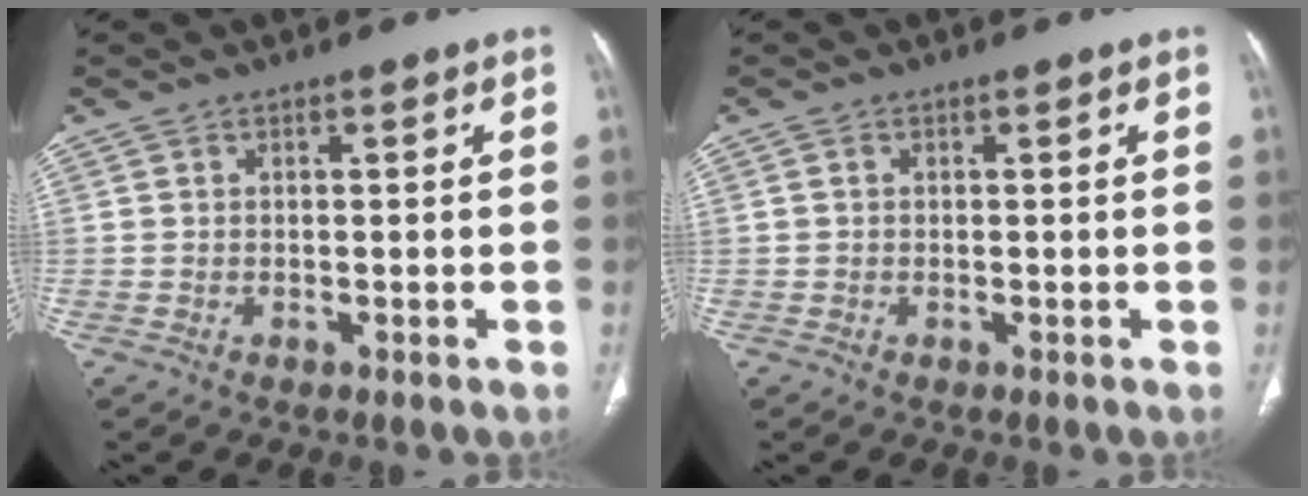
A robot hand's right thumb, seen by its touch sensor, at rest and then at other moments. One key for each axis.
{"total": 0.5, "fx": 0.0, "fy": 0.5, "fz": 0.2, "tx": -0.002, "ty": 0.001, "tz": -0.001}